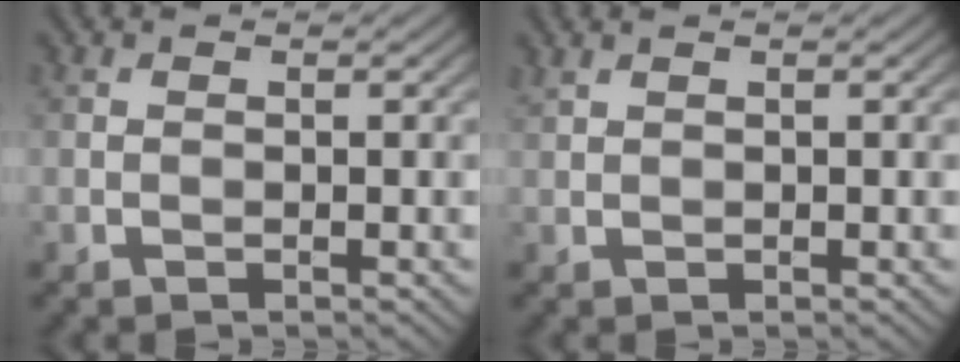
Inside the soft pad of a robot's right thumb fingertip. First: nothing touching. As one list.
[{"total": 0.9, "force": [0.8, 0.1, 0.4], "torque": [-0.015, 0.005, 0.019]}]